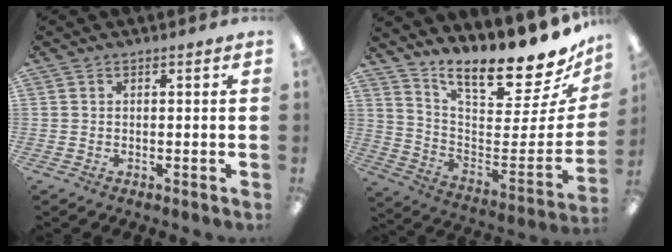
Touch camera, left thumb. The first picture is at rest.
{"total": 15.9, "force": [13.7, 3.0, 7.5], "torque": [-0.090, -0.130, 0.216]}